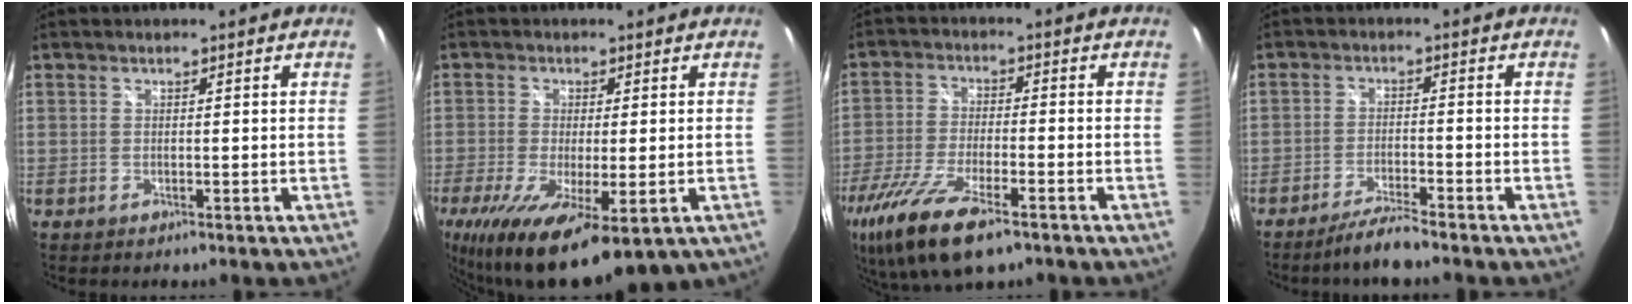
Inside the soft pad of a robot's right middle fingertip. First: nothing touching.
{"total": 15.3, "force": [-7.5, 4.7, 12.5], "torque": [-0.250, -0.064, -0.118]}
{"total": 15.4, "force": [-9.7, 4.8, 11.0], "torque": [-0.243, -0.049, -0.183]}
{"total": 5.1, "force": [-4.5, -0.1, 2.5], "torque": [-0.066, -0.005, -0.084]}